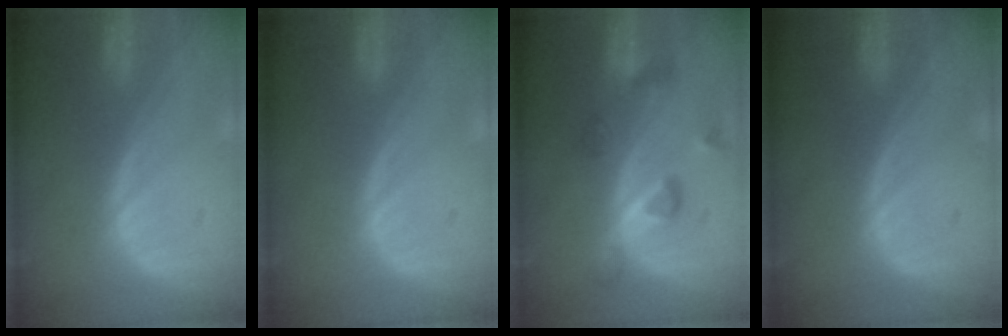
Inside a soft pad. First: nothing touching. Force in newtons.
{"total": 0.0}
{"total": 5.5, "press": 5.5, "slide": 0.7}
{"total": 0.0}